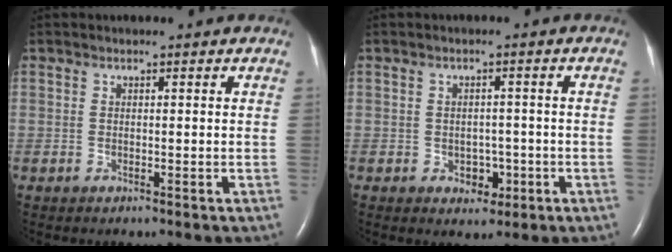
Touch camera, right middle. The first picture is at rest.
{"total": 3.0, "force": [-1.1, 2.3, 1.7], "torque": [-0.018, 0.004, -0.006]}